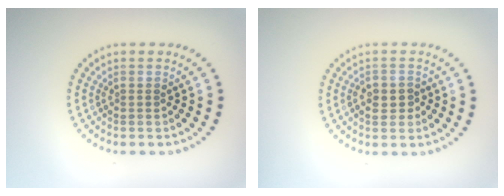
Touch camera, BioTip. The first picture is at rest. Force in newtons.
{"total": 2.1, "press": 2.0, "slide": 0.7}